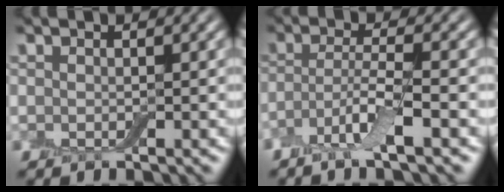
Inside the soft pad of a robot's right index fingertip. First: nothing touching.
{"total": 3.7, "force": [-2.1, 0.5, 3.0], "torque": [-0.060, 0.001, -0.049]}